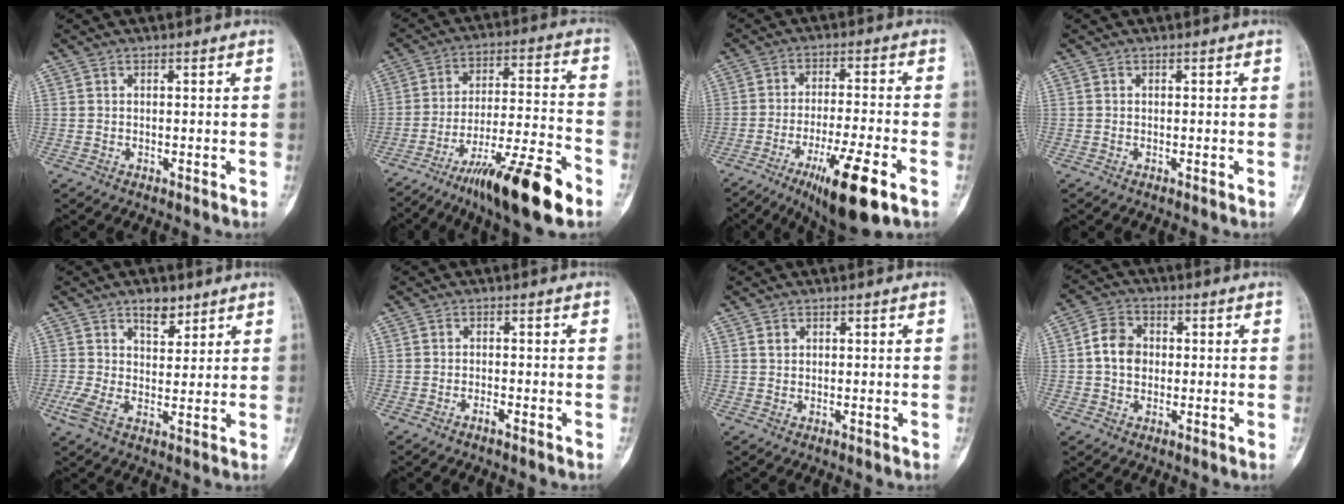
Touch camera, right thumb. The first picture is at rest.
{"total": 16.8, "force": [-10.4, 2.6, 12.9], "torque": [-0.216, 0.060, -0.171]}
{"total": 14.4, "force": [-7.4, 2.6, 12.1], "torque": [-0.207, 0.013, -0.116]}
{"total": 0.0}
{"total": 6.0, "force": [2.9, 3.2, 4.3], "torque": [-0.061, -0.011, 0.050]}
{"total": 1.4, "force": [-1.1, 0.2, 0.9], "torque": [-0.017, 0.005, -0.022]}
{"total": 1.1, "force": [0.6, 0.8, 0.4], "torque": [-0.002, -0.001, 0.011]}
{"total": 6.3, "force": [0.1, 5.0, 3.8], "torque": [-0.054, 0.015, -0.005]}